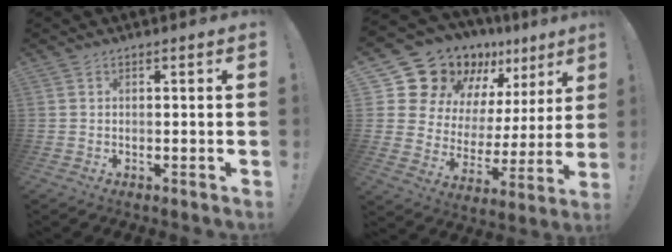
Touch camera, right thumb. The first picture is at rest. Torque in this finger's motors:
{"motor_torque": [0.27, 0.52, -0.26, 0.56, 0.18]}